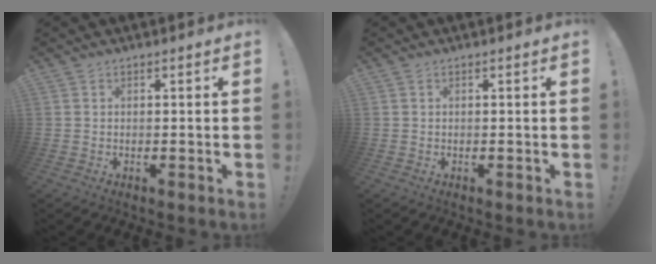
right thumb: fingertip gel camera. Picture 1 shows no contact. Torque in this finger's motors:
{"motor_torque": [-0.25, 0.34, 0.13, -0.06, -0.02]}